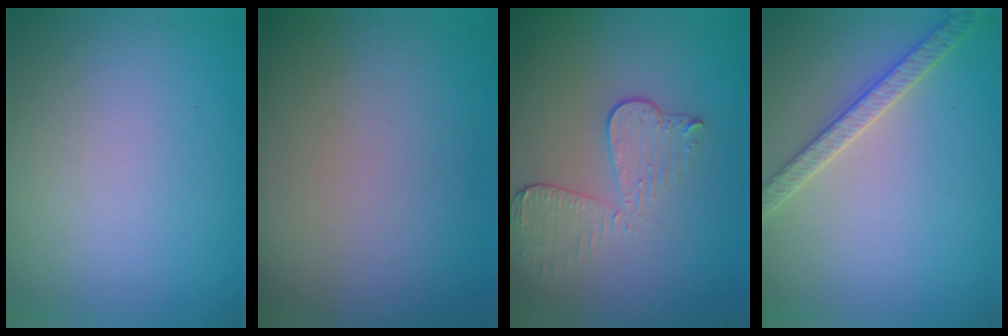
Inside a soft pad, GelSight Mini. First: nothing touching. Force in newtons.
{"total": 0.0}
{"total": 3.4, "press": 3.0, "slide": 1.6}
{"total": 2.8, "press": 2.8, "slide": 0.6}